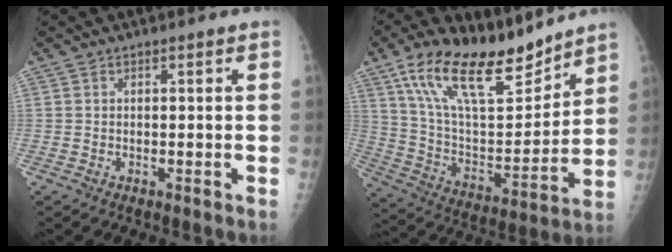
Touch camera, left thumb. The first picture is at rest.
{"total": 21.8, "force": [15.6, 8.2, 12.9], "torque": [-0.190, -0.064, 0.281]}